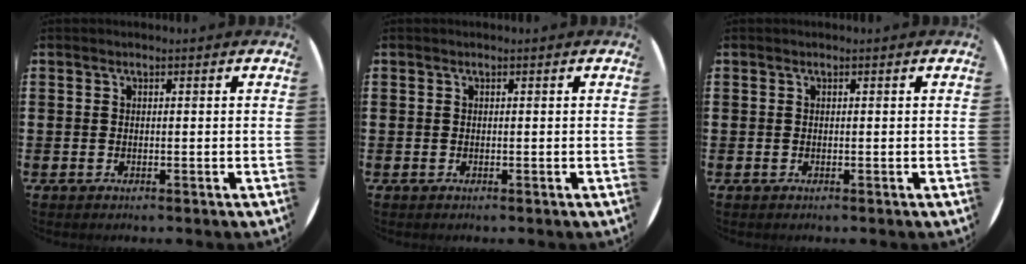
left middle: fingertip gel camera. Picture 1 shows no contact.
{"total": 0.0}
{"total": 0.0}